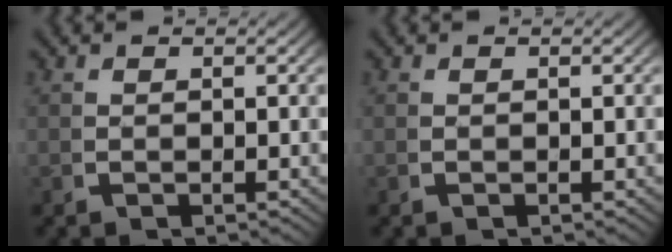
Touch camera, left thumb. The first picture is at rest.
{"total": 0.0}